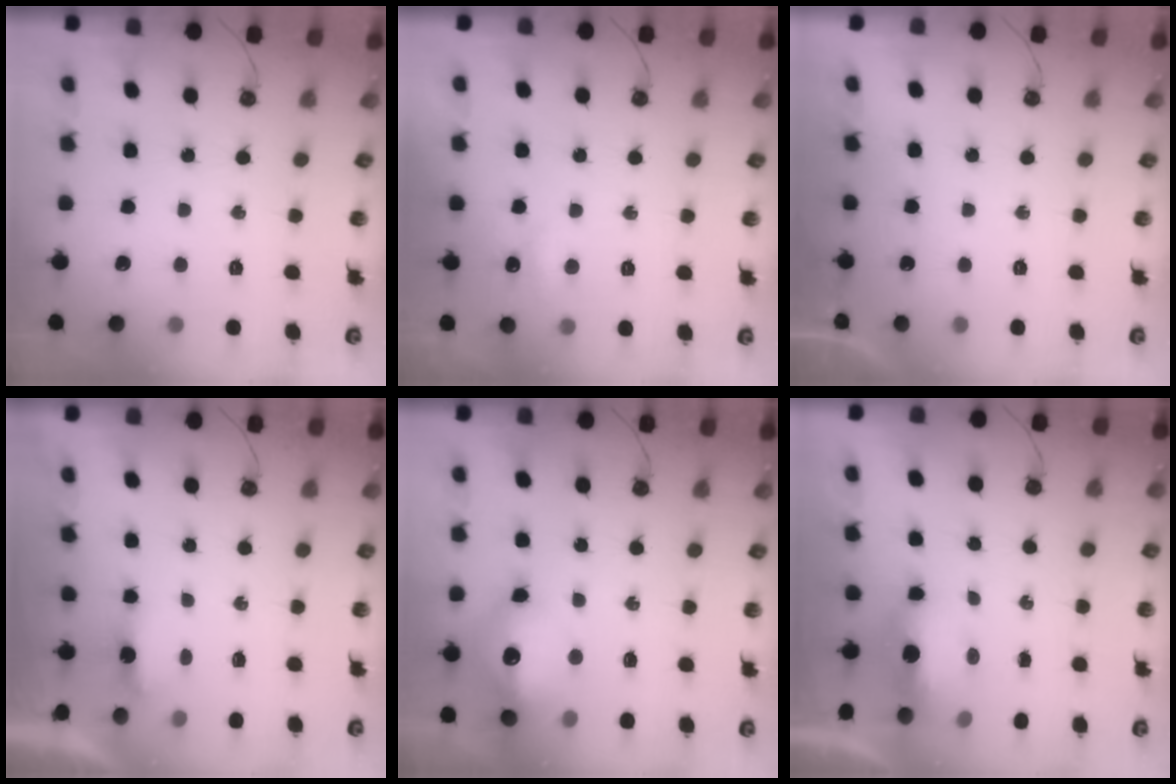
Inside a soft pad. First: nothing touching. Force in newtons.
{"total": 4.3, "press": 4.3, "slide": 0.7}
{"total": 0.0}
{"total": 3.0, "press": 2.9, "slide": 0.6}
{"total": 13.4, "press": 13.3, "slide": 1.5}
{"total": 6.9, "press": 6.7, "slide": 1.8}